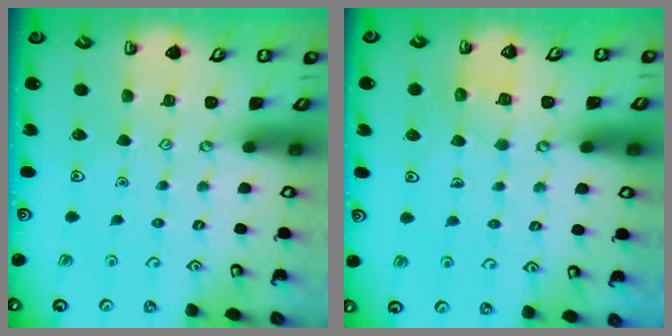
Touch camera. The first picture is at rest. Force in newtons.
{"total": 4.0, "press": 4.0, "slide": 0.4}